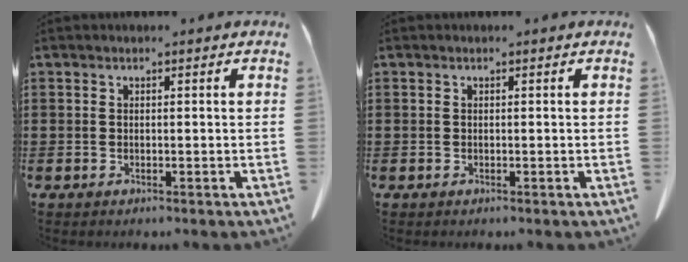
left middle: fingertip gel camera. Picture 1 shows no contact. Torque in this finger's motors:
{"motor_torque": [-0.54, -1.59, 0.04, 0.01]}